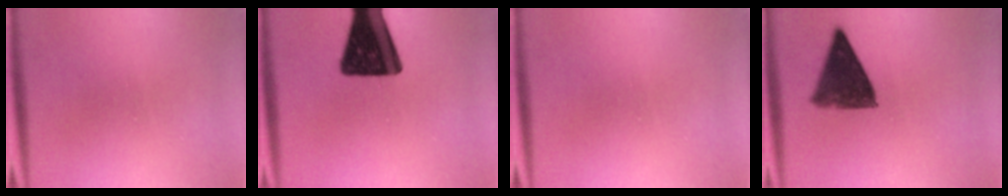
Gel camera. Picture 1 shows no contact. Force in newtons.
{"total": 17.8}
{"total": 0.0}
{"total": 10.5}